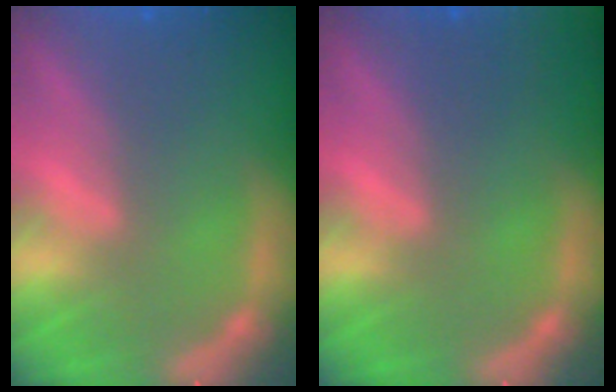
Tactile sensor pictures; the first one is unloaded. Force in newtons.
{"total": 9.5}